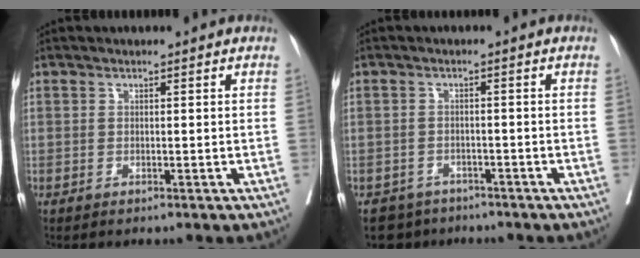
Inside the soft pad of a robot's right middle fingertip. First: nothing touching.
{"total": 4.0, "force": [-3.1, 2.4, -0.4], "torque": [0.012, 0.005, -0.050]}